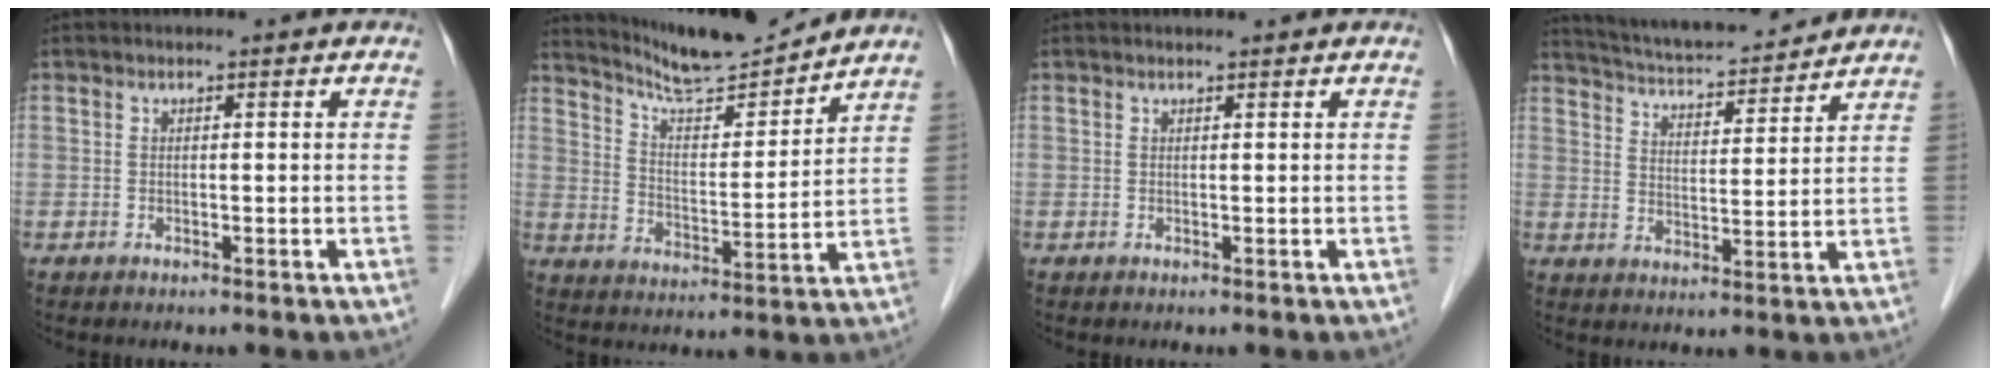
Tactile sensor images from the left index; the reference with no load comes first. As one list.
[{"total": 12.6, "force": [12.1, 0.0, 3.4], "torque": [-0.066, 0.001, 0.202]}, {"total": 1.3, "force": [1.2, 0.0, 0.5], "torque": [-0.006, 0.013, 0.021]}, {"total": 15.0, "force": [14.0, 1.8, 5.0], "torque": [-0.088, 0.017, 0.215]}]